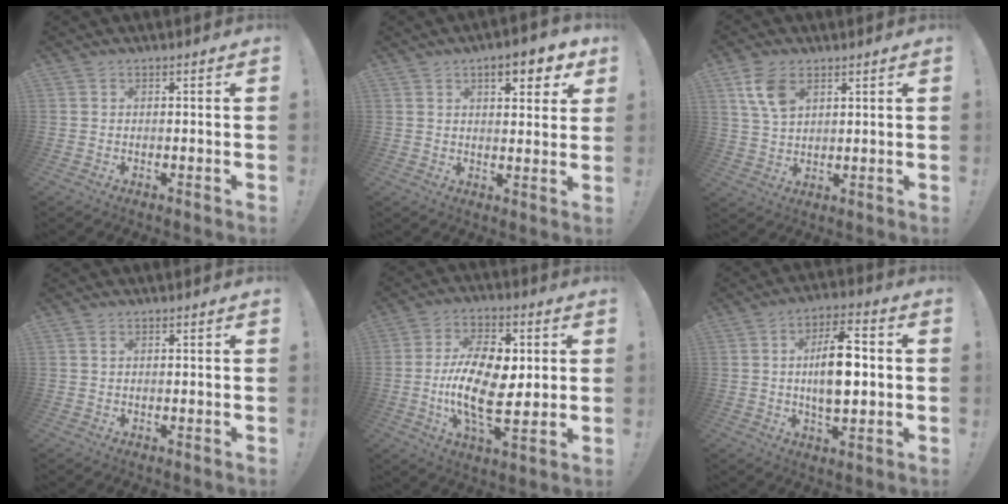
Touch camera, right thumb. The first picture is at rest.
{"total": 8.2, "force": [4.5, 2.9, 6.2], "torque": [-0.072, -0.019, 0.070]}
{"total": 8.1, "force": [4.1, 4.7, 5.2], "torque": [-0.100, -0.012, 0.078]}
{"total": 1.0, "force": [0.4, 0.4, 0.8], "torque": [-0.010, -0.001, 0.006]}
{"total": 18.0, "force": [-0.6, 9.0, 15.6], "torque": [-0.295, 0.001, -0.016]}
{"total": 13.3, "force": [0.5, 6.5, 11.7], "torque": [-0.199, 0.008, 0.005]}